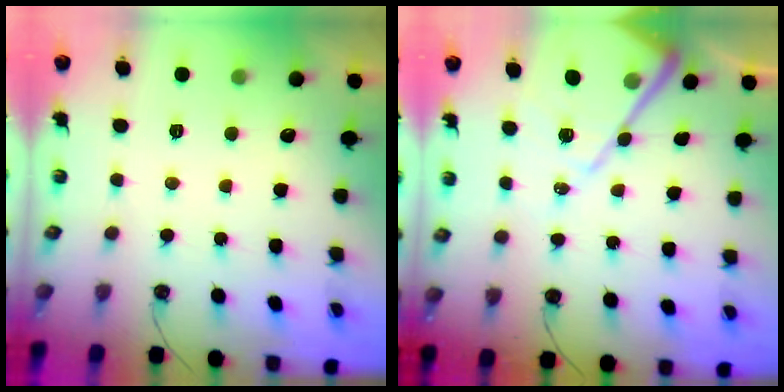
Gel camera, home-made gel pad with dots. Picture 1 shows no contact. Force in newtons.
{"total": 15.4, "press": 15.3, "slide": 1.5}